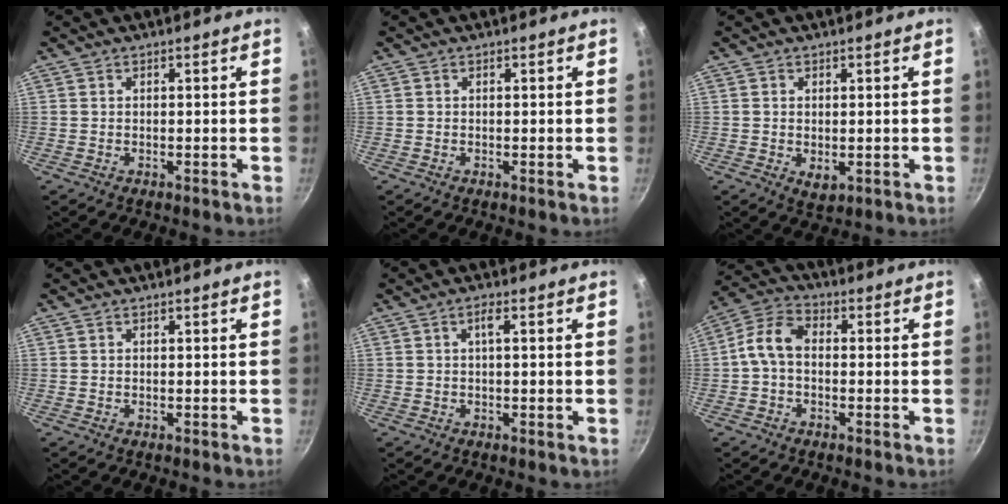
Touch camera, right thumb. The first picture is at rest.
{"total": 0.0}
{"total": 2.8, "force": [0.0, 1.7, 2.2], "torque": [-0.033, -0.010, 0.004]}
{"total": 0.0}
{"total": 2.1, "force": [0.3, 0.3, 2.1], "torque": [-0.041, 0.003, 0.005]}
{"total": 6.9, "force": [-0.8, 4.6, 5.0], "torque": [-0.097, 0.030, -0.030]}